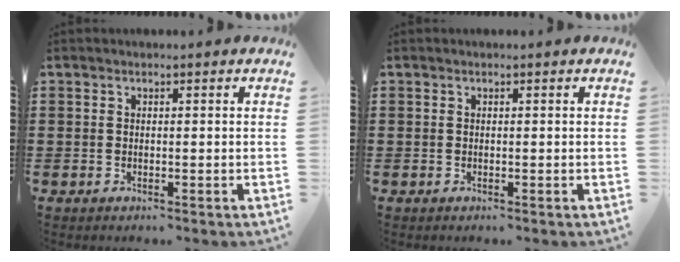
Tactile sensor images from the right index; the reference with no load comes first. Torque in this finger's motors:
{"motor_torque": [0.86, 1.28, 0.00, 0.00]}